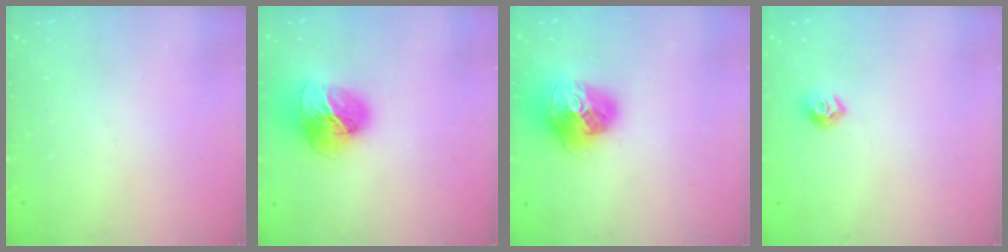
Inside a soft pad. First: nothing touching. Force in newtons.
{"total": 16.9, "press": 16.8, "slide": 1.7}
{"total": 18.4, "press": 18.3, "slide": 1.8}
{"total": 7.8, "press": 7.8, "slide": 0.3}